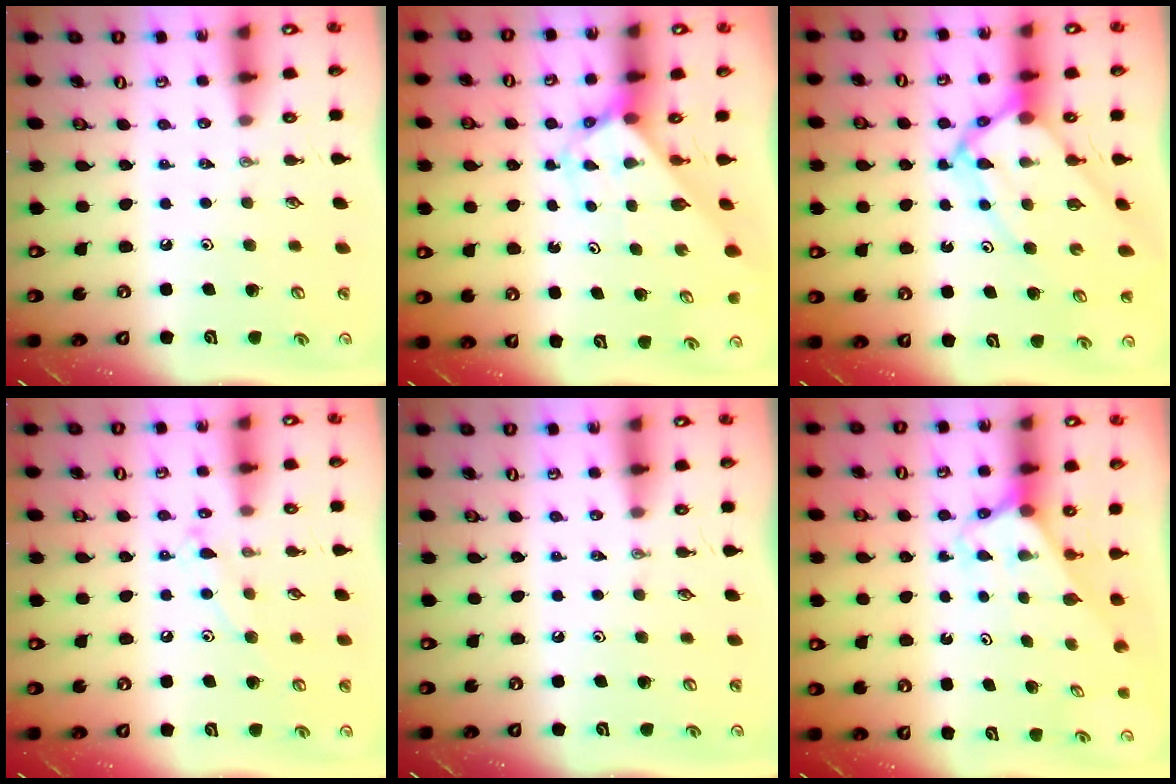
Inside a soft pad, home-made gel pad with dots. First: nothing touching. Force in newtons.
{"total": 2.8, "press": 2.8, "slide": 0.2}
{"total": 10.0, "press": 10.0, "slide": 0.7}
{"total": 8.2, "press": 8.1, "slide": 0.6}
{"total": 0.0}
{"total": 2.6, "press": 2.6, "slide": 0.2}